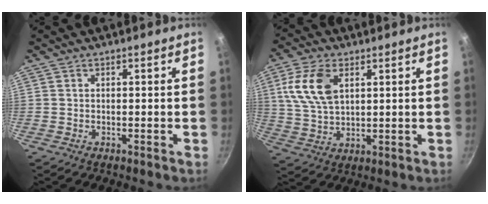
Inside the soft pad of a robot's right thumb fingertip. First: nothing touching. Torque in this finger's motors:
{"motor_torque": [0.49, 0.83, 0.69, 0.27, 0.20]}